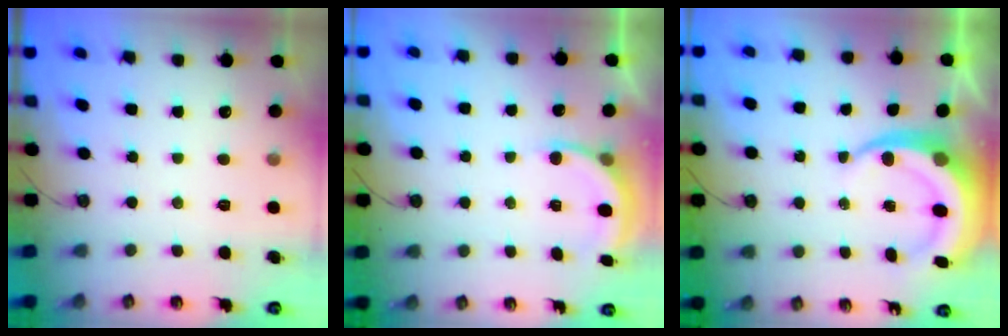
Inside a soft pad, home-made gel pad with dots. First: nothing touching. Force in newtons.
{"total": 5.0, "press": 4.9, "slide": 0.8}
{"total": 9.2, "press": 9.1, "slide": 1.3}